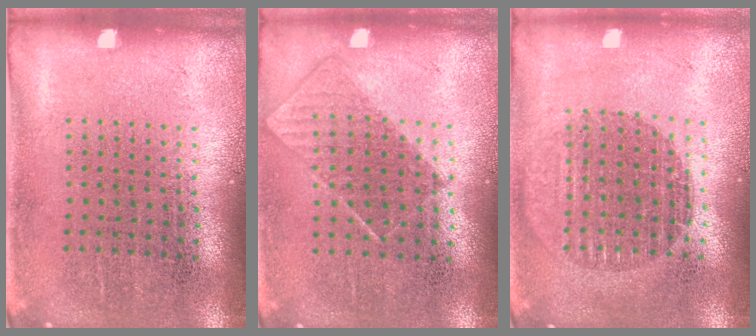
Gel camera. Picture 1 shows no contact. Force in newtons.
{"total": 0.8, "press": 0.6, "slide": 0.5}
{"total": 1.6, "press": 1.4, "slide": 0.8}